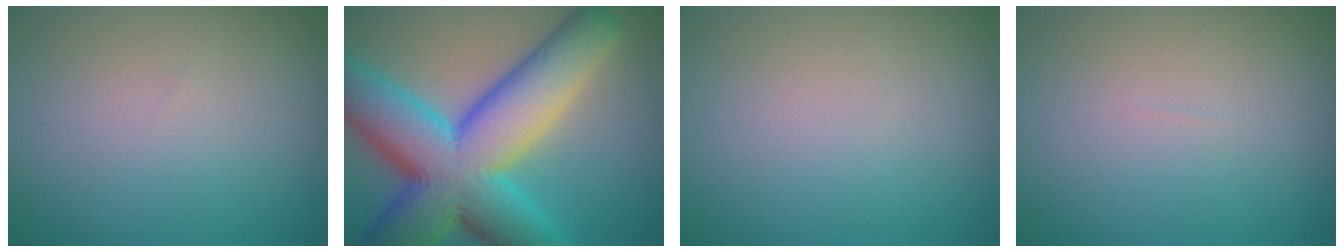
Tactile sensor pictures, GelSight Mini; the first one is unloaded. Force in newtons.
{"total": 14.8, "press": 14.8, "slide": 0.4}
{"total": 0.0}
{"total": 0.0}